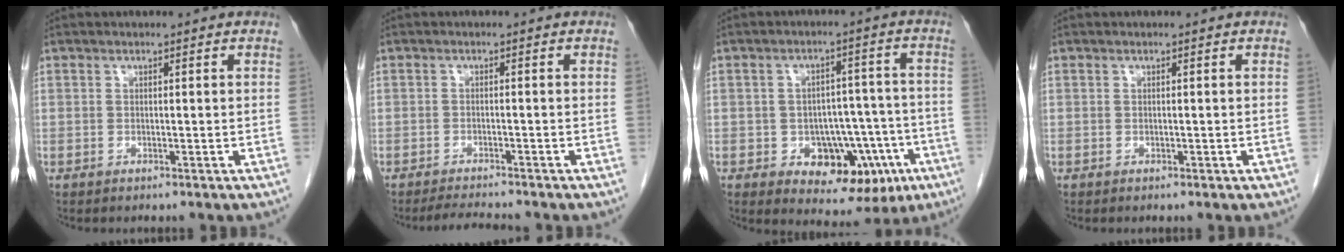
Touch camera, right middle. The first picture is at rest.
{"total": 3.3, "force": [-3.2, -0.2, 0.9], "torque": [-0.018, -0.015, -0.052]}
{"total": 12.2, "force": [-4.7, 7.3, 8.5], "torque": [-0.098, 0.024, -0.051]}
{"total": 0.0}